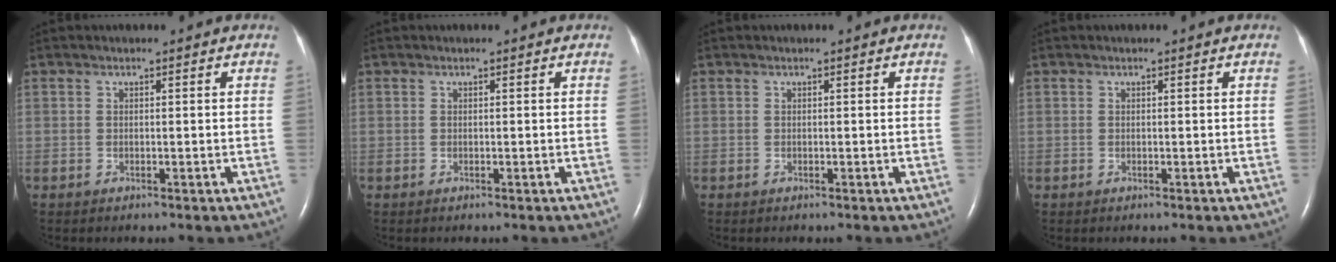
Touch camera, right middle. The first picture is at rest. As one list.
[{"total": 0.0}, {"total": 0.0}, {"total": 0.0}]